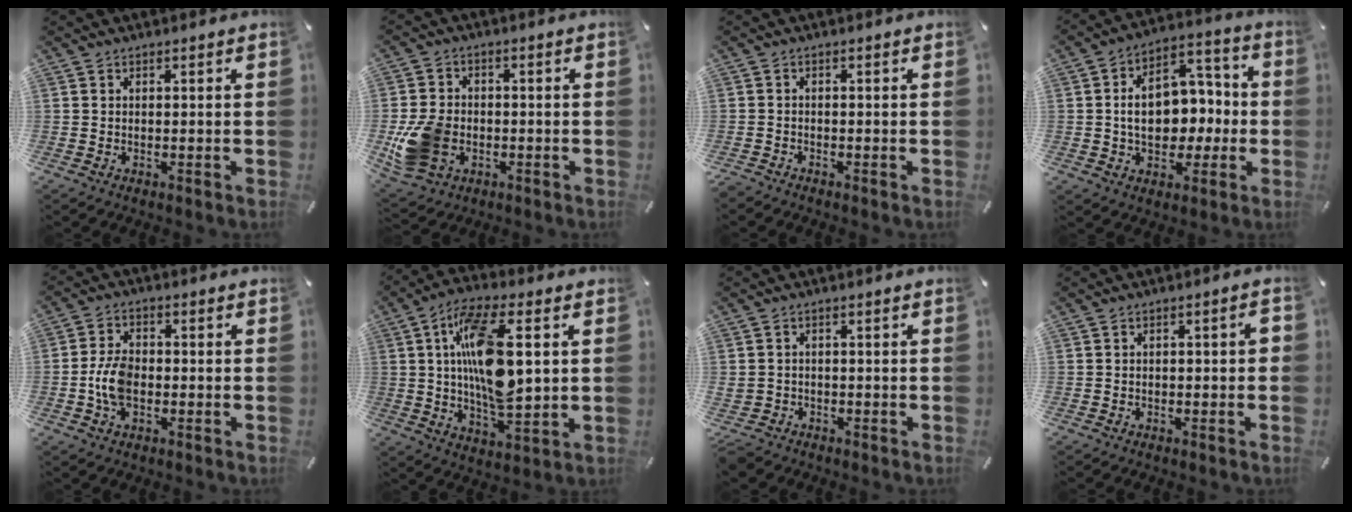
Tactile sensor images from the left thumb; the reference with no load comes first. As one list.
[{"total": 11.5, "force": [-2.6, 9.0, 6.7], "torque": [-0.145, 0.006, -0.046]}, {"total": 1.2, "force": [-1.0, 0.6, 0.2], "torque": [-0.005, 0.003, -0.021]}, {"total": 14.5, "force": [-0.7, 10.8, 9.7], "torque": [-0.161, 0.006, -0.007]}, {"total": 6.8, "force": [-1.4, 4.3, 5.0], "torque": [-0.113, 0.004, -0.028]}, {"total": 16.9, "force": [3.1, 7.1, 15.0], "torque": [-0.299, -0.003, 0.047]}, {"total": 2.7, "force": [-1.5, 2.1, 0.6], "torque": [-0.027, 0.005, -0.037]}, {"total": 2.8, "force": [-0.8, 1.3, 2.3], "torque": [-0.039, 0.011, -0.015]}]